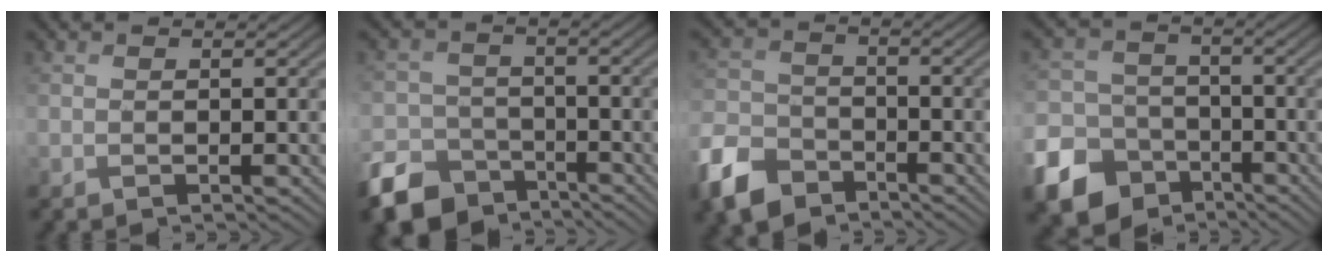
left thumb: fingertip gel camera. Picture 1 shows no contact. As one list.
[{"total": 8.9, "force": [-6.2, 5.5, 3.1], "torque": [-0.075, -0.019, -0.125]}, {"total": 8.3, "force": [-5.6, 5.1, 3.4], "torque": [-0.093, -0.016, -0.131]}, {"total": 12.9, "force": [-7.2, 9.8, 4.3], "torque": [-0.134, -0.054, -0.137]}]